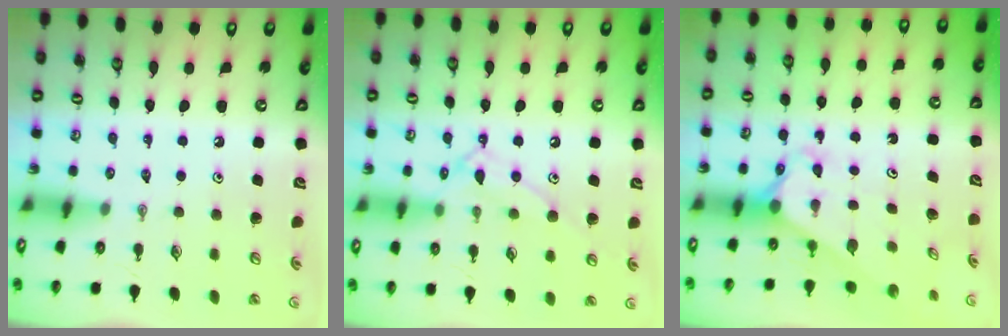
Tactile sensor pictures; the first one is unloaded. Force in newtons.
{"total": 11.6, "press": 11.6, "slide": 0.8}
{"total": 2.3, "press": 2.3, "slide": 0.2}